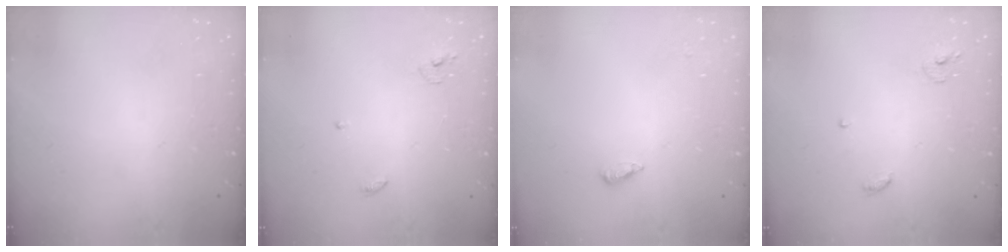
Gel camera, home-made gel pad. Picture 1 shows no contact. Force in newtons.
{"total": 3.8, "press": 3.8, "slide": 0.4}
{"total": 2.2, "press": 2.2, "slide": 0.5}
{"total": 4.2, "press": 4.2, "slide": 0.2}